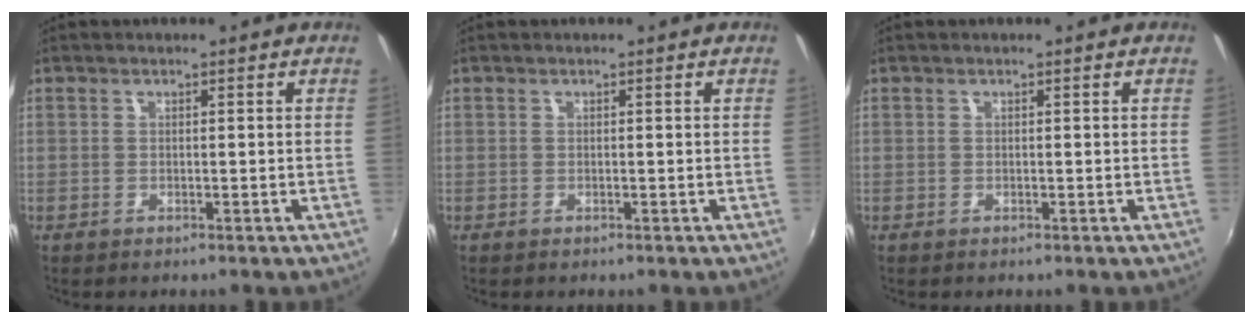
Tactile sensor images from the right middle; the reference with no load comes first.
{"total": 0.0}
{"total": 0.0}